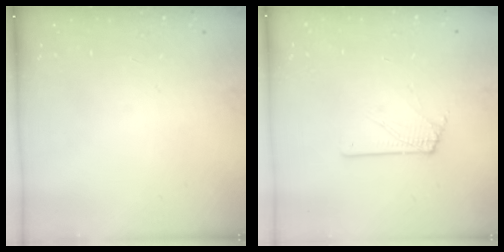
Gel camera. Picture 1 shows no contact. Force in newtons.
{"total": 2.6, "press": 2.6, "slide": 0.2}